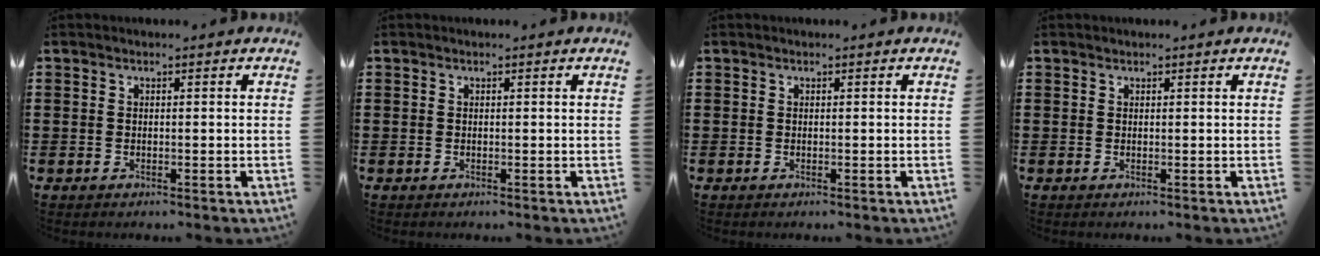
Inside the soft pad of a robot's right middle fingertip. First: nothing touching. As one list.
[{"total": 0.0}, {"total": 0.0}, {"total": 0.0}]